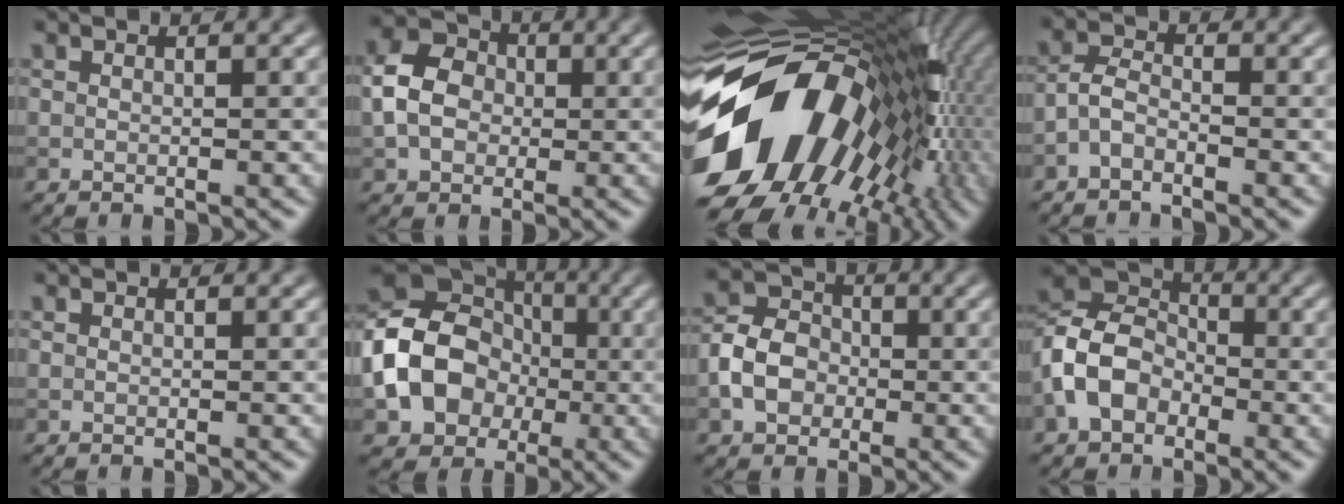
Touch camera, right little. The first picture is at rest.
{"total": 5.3, "force": [0.0, 4.3, 3.1], "torque": [-0.071, 0.013, -0.008]}
{"total": 19.0, "force": [-2.5, 12.9, 13.7], "torque": [-0.243, -0.020, -0.045]}
{"total": 2.0, "force": [-1.4, 0.8, 1.2], "torque": [-0.023, 0.007, -0.035]}
{"total": 0.0}
{"total": 10.6, "force": [-1.7, 8.4, 6.3], "torque": [-0.116, -0.003, -0.042]}
{"total": 4.5, "force": [-1.1, 3.6, 2.5], "torque": [-0.051, 0.008, -0.028]}
{"total": 6.3, "force": [-2.2, 4.7, 3.7], "torque": [-0.079, 0.012, -0.061]}